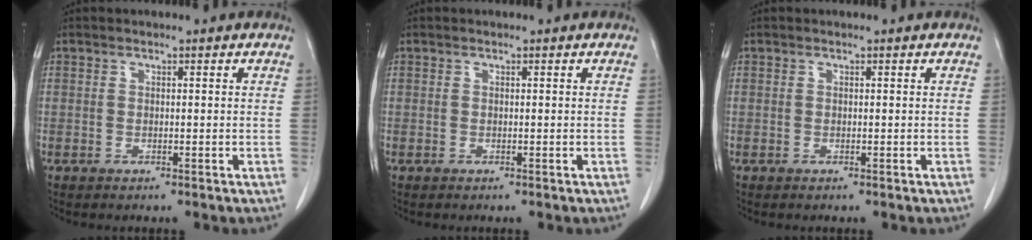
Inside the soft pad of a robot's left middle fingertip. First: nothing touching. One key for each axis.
{"total": 0.0}
{"total": 0.0}